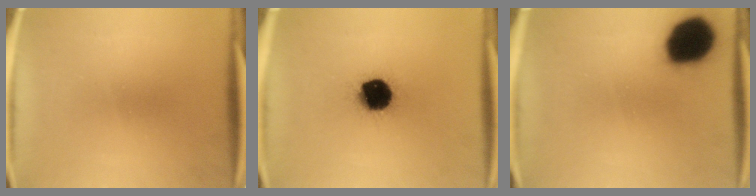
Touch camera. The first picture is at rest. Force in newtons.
{"total": 16.1}
{"total": 17.1}